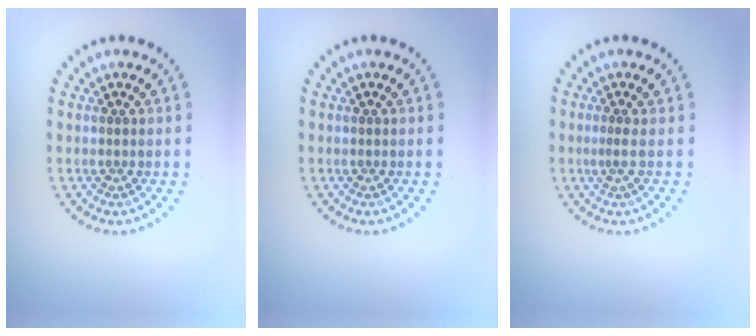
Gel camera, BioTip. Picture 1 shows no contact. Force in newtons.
{"total": 0.0}
{"total": 0.8, "press": 0.3, "slide": 0.8}